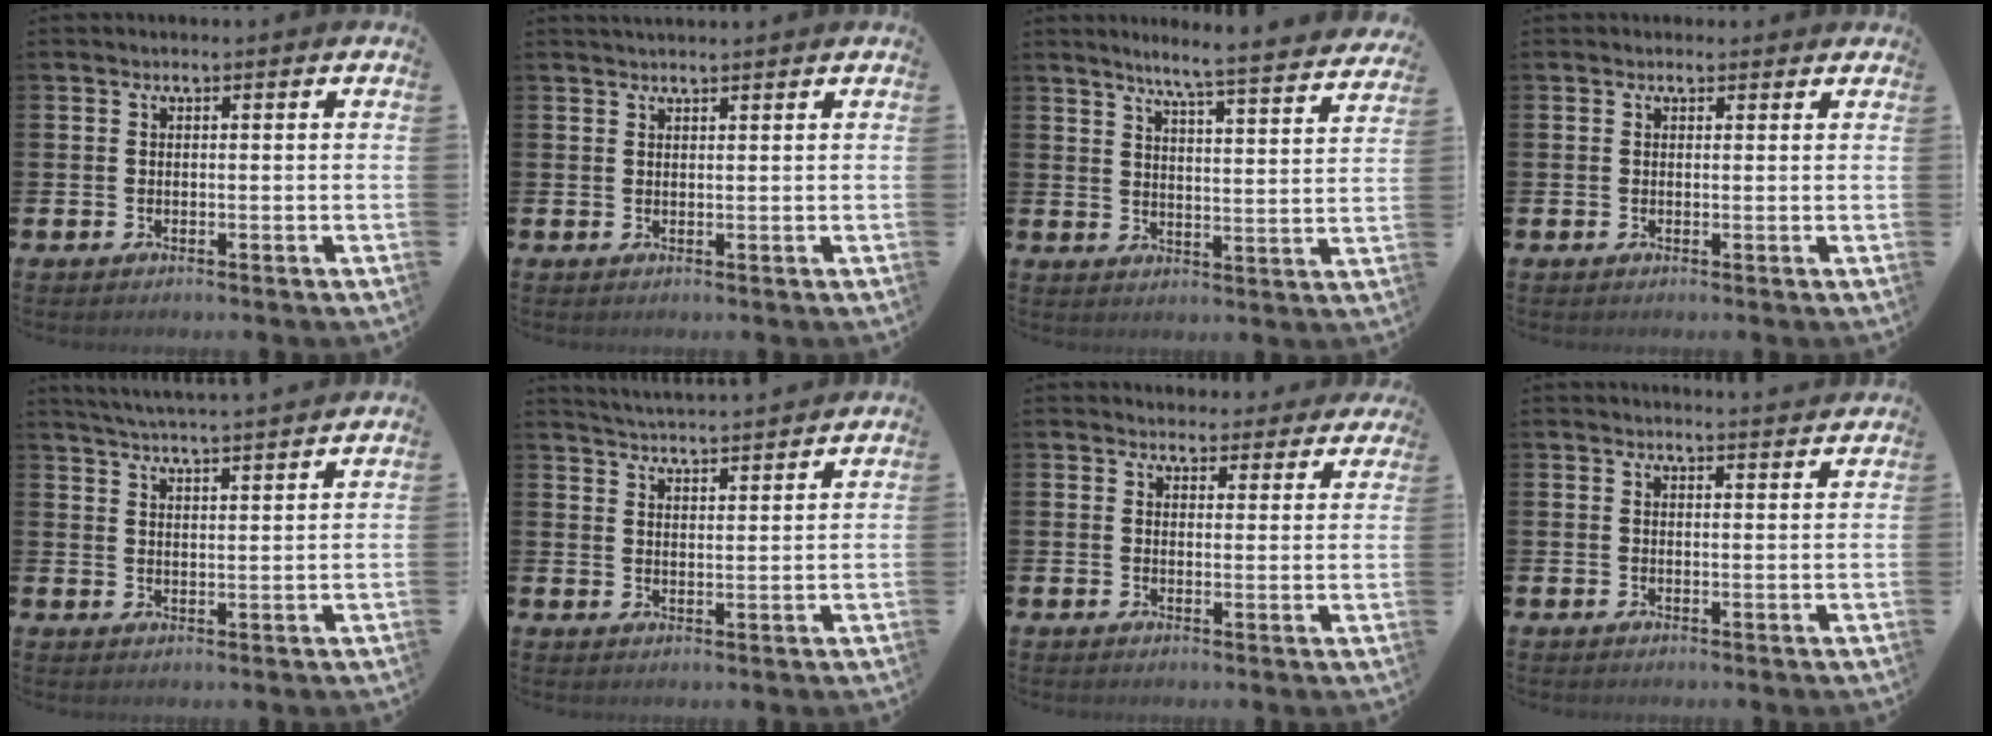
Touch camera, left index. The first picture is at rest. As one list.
[{"total": 1.4, "force": [1.3, -0.1, 0.3], "torque": [-0.004, -0.002, 0.024]}, {"total": 6.1, "force": [5.7, -0.7, 2.1], "torque": [-0.055, -0.047, 0.094]}, {"total": 0.8, "force": [0.6, 0.5, 0.1], "torque": [0.008, 0.002, 0.008]}, {"total": 4.8, "force": [4.7, -0.7, 0.5], "torque": [-0.028, -0.026, 0.084]}, {"total": 4.5, "force": [4.5, -0.3, 0.1], "torque": [-0.020, -0.030, 0.082]}, {"total": 3.7, "force": [3.5, 1.2, -0.1], "torque": [0.003, -0.020, 0.062]}, {"total": 2.3, "force": [2.3, -0.2, -0.2], "torque": [0.009, -0.017, 0.039]}]